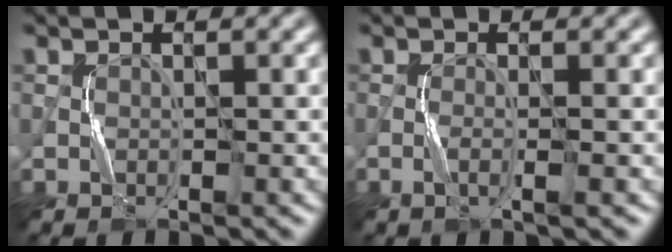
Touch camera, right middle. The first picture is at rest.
{"total": 1.1, "force": [-0.3, -0.2, 1.0], "torque": [-0.024, 0.001, -0.009]}